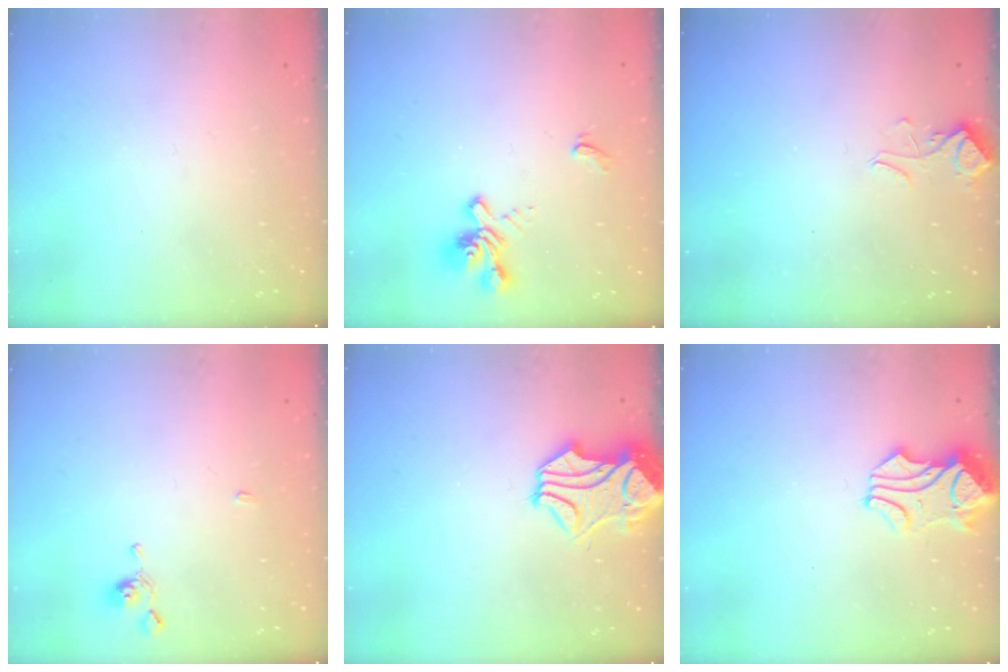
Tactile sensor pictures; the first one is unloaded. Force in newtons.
{"total": 2.4, "press": 2.1, "slide": 1.3}
{"total": 2.5, "press": 2.5, "slide": 0.4}
{"total": 1.3, "press": 1.2, "slide": 0.4}
{"total": 2.0, "press": 1.4, "slide": 1.5}
{"total": 1.2, "press": 0.1, "slide": 1.2}